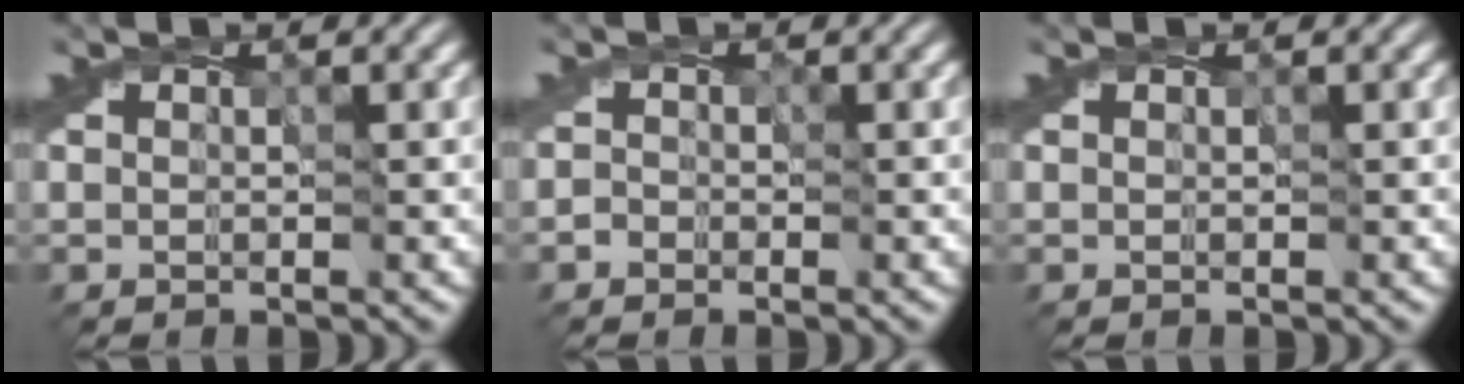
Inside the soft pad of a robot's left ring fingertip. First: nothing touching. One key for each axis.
{"total": 0.8, "fx": -0.7, "fy": 0.4, "fz": -0.2, "tx": 0.004, "ty": 0.006, "tz": -0.018}
{"total": 0.0}